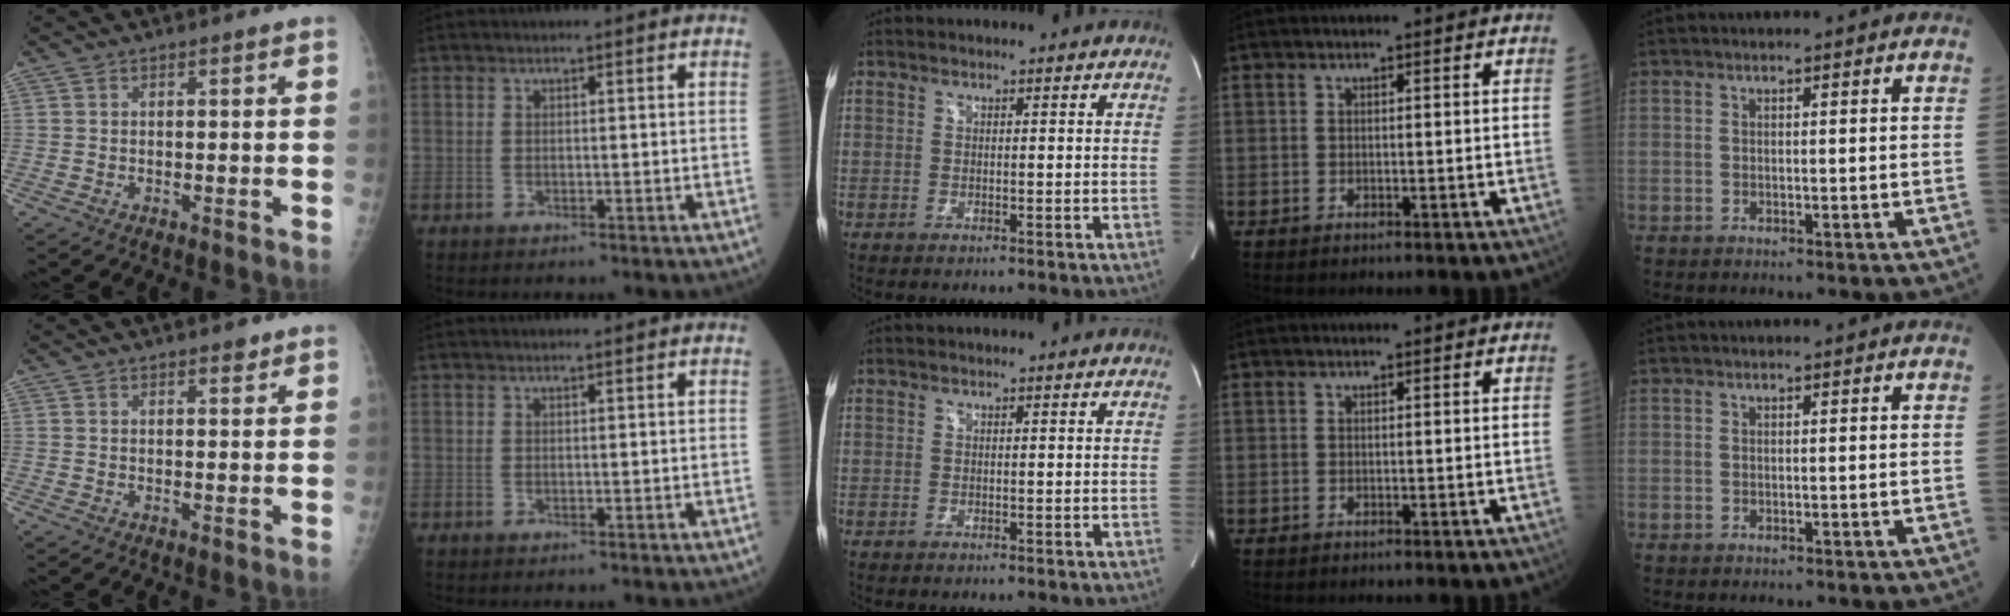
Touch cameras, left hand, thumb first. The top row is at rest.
{"thumb": {"total": 1.8, "force": [1.3, 0.7, 1.0], "torque": [-0.005, -0.007, 0.016]}, "index": {"total": 0.6, "force": [0.5, 0.0, 0.3], "torque": [-0.007, 0.005, 0.008]}}